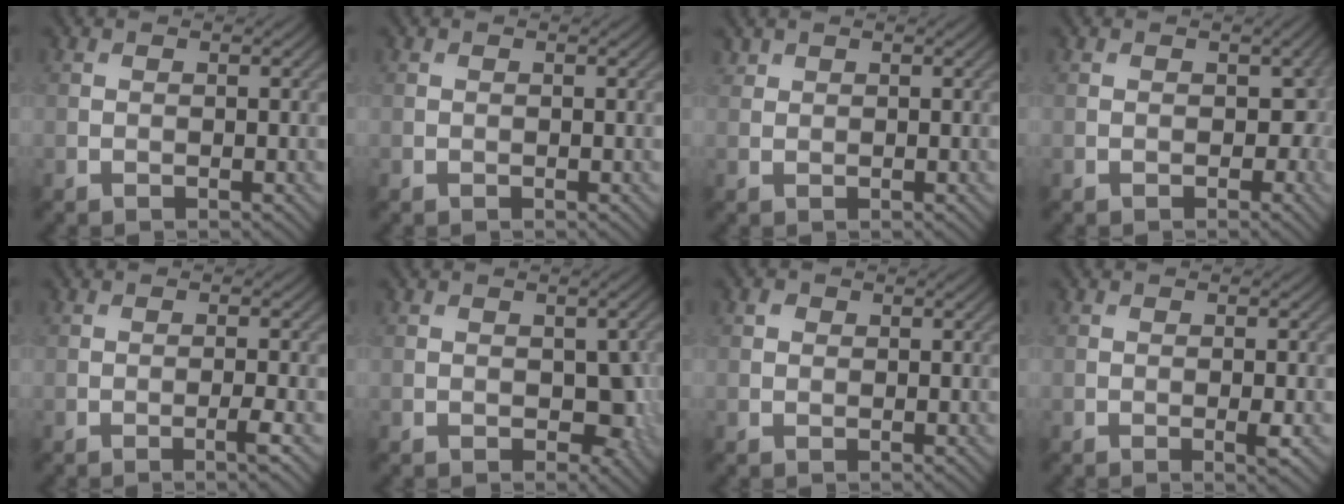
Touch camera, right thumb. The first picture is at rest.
{"total": 0.0}
{"total": 1.1, "force": [0.9, 0.5, 0.2], "torque": [-0.006, 0.002, 0.024]}
{"total": 2.6, "force": [-0.2, 2.0, 1.6], "torque": [-0.025, -0.008, -0.006]}
{"total": 1.8, "force": [-0.7, -0.1, 1.6], "torque": [-0.029, 0.003, -0.016]}
{"total": 3.8, "force": [-0.6, 2.6, 2.8], "torque": [-0.041, -0.013, -0.008]}
{"total": 0.9, "force": [0.4, 0.8, 0.3], "torque": [-0.003, -0.001, 0.004]}
{"total": 1.4, "force": [-0.4, 0.2, 1.4], "torque": [-0.024, -0.003, -0.006]}